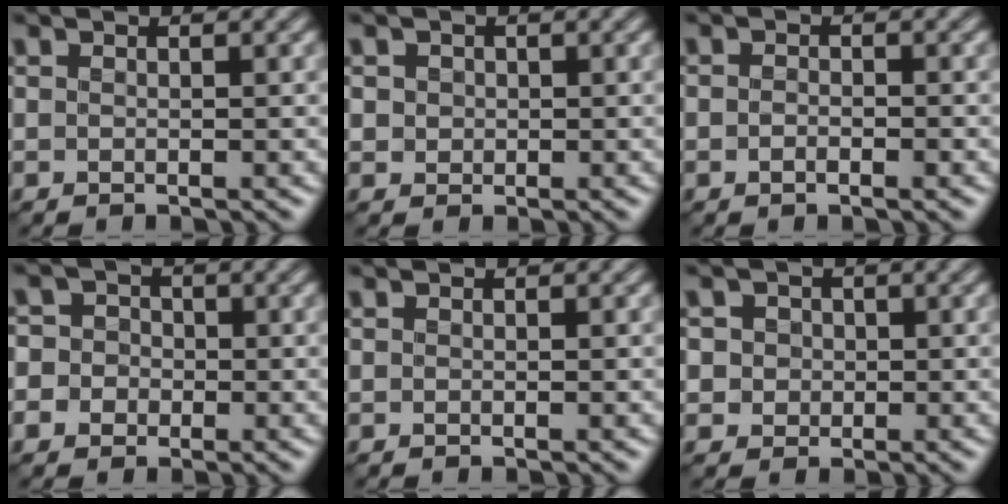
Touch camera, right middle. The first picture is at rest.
{"total": 1.2, "force": [0.3, 1.1, 0.4], "torque": [-0.001, 0.002, 0.006]}
{"total": 1.3, "force": [-0.5, 0.7, 1.0], "torque": [-0.011, -0.001, -0.010]}
{"total": 4.8, "force": [-1.0, 4.5, 1.3], "torque": [0.000, 0.018, -0.047]}
{"total": 0.0}
{"total": 3.2, "force": [0.9, 2.7, 1.2], "torque": [-0.009, 0.014, 0.006]}